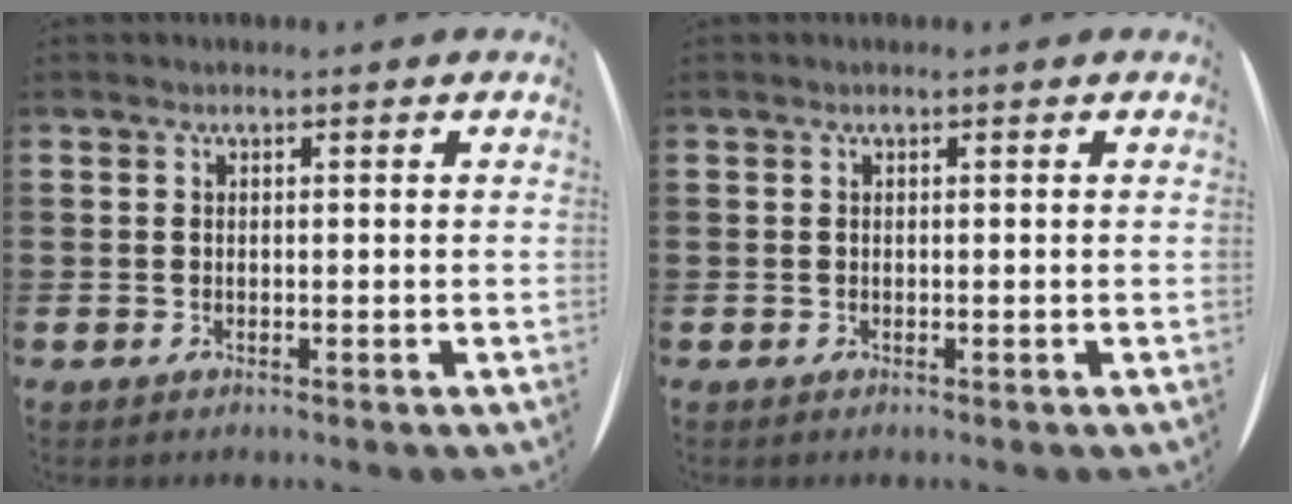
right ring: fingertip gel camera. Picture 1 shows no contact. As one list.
[{"total": 0.0}]